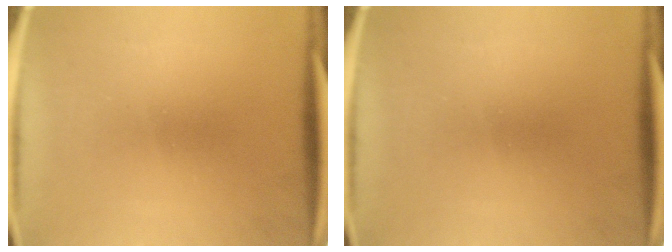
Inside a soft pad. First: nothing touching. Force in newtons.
{"total": 0.0}